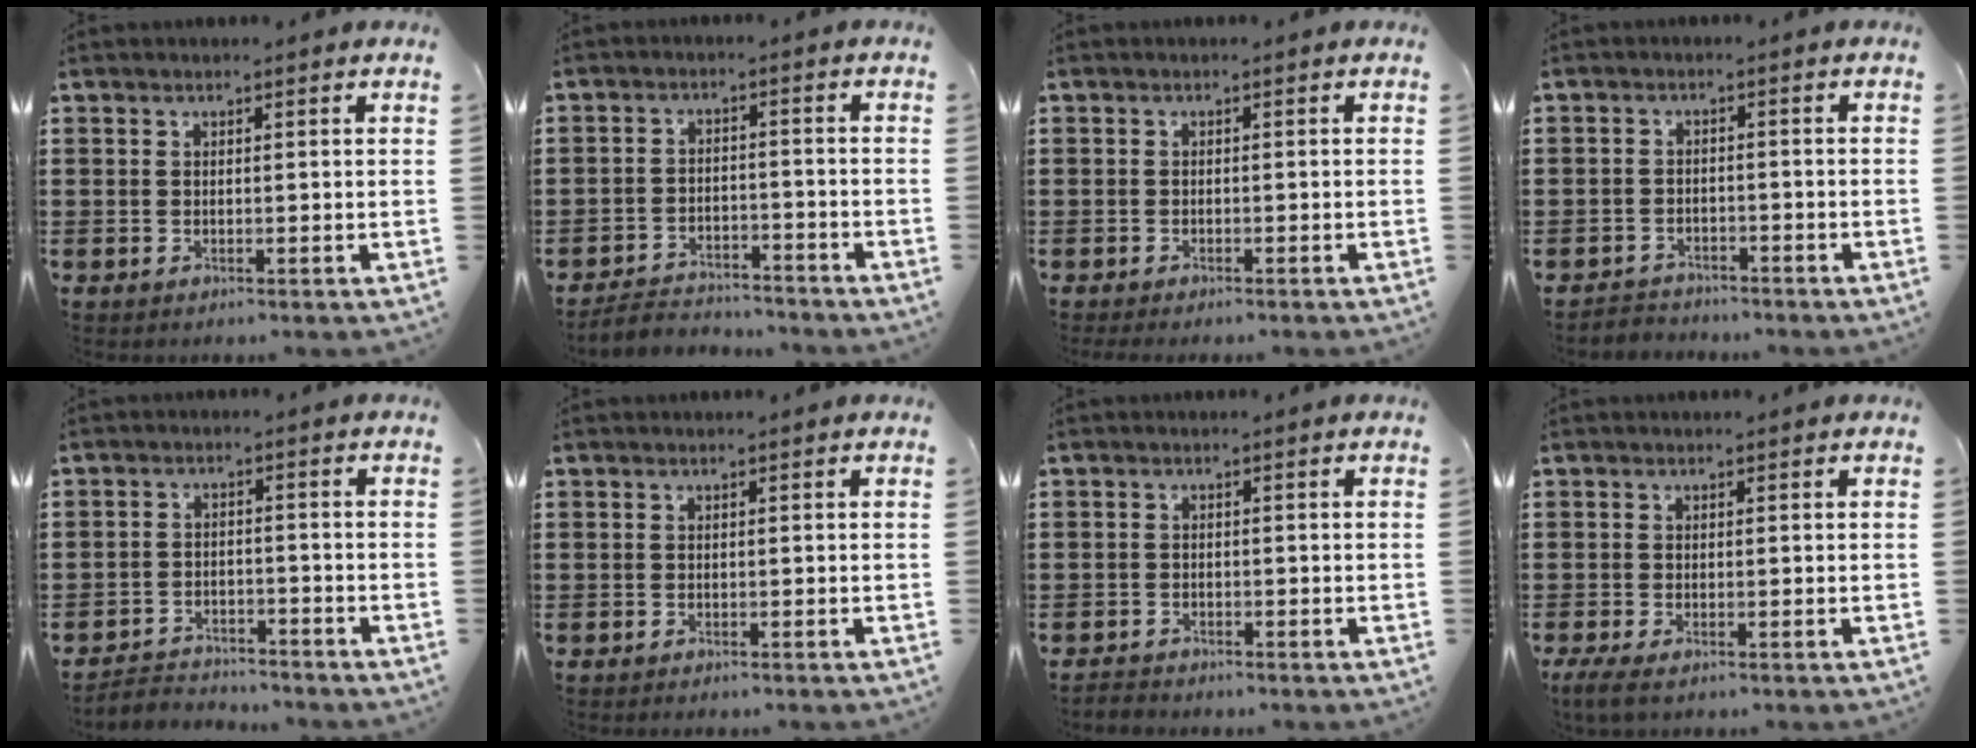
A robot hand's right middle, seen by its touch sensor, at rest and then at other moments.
{"total": 3.8, "force": [-3.7, 0.8, -0.2], "torque": [-0.005, 0.001, -0.079]}
{"total": 0.9, "force": [-0.9, 0.3, 0.0], "torque": [-0.001, 0.000, -0.018]}
{"total": 2.6, "force": [-2.5, 0.7, -0.4], "torque": [0.000, -0.002, -0.056]}
{"total": 3.3, "force": [-3.2, 0.8, -0.3], "torque": [-0.005, 0.000, -0.069]}
{"total": 0.5, "force": [-0.4, 0.3, -0.1], "torque": [0.001, 0.001, -0.010]}
{"total": 1.6, "force": [-1.5, 0.5, -0.3], "torque": [0.000, 0.000, -0.034]}
{"total": 1.5, "force": [-1.1, 0.3, 1.0], "torque": [-0.034, -0.007, -0.023]}